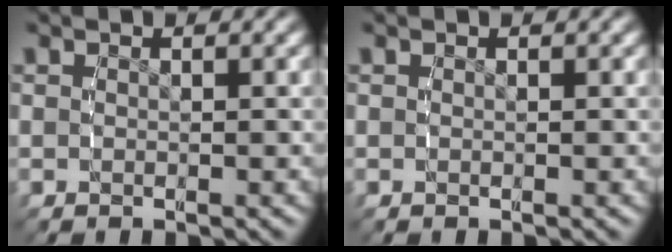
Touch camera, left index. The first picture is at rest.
{"total": 0.0}